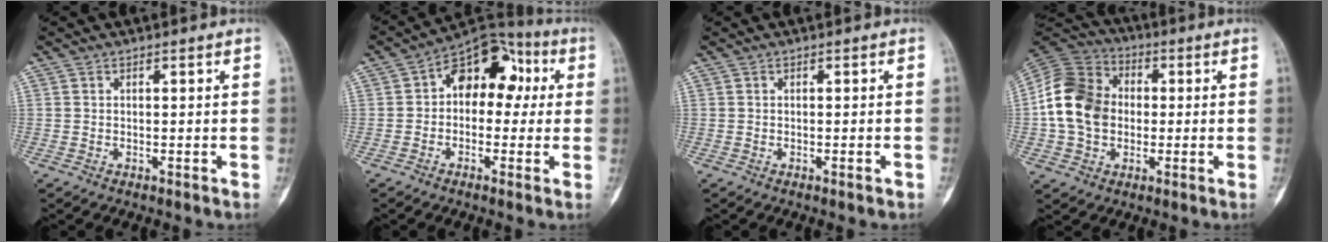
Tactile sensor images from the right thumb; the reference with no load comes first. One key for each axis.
{"total": 12.7, "fx": 1.9, "fy": 8.4, "fz": 9.4, "tx": -0.082, "ty": 0.039, "tz": 0.012}
{"total": 0.9, "fx": -0.5, "fy": 0.2, "fz": 0.8, "tx": -0.013, "ty": -0.001, "tz": -0.005}
{"total": 15.3, "fx": -0.4, "fy": 12.2, "fz": 9.3, "tx": -0.158, "ty": 0.027, "tz": -0.015}